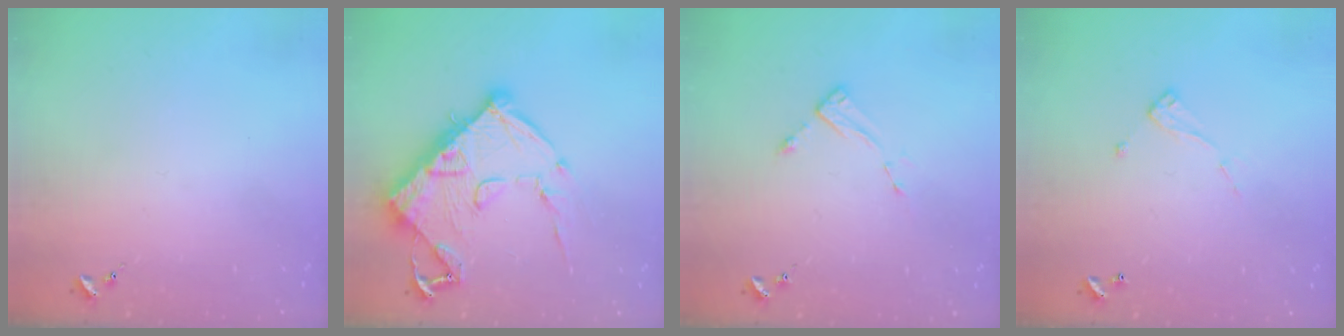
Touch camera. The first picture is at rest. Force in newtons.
{"total": 16.4, "press": 16.4, "slide": 1.4}
{"total": 2.6, "press": 2.6, "slide": 0.4}
{"total": 6.9, "press": 6.9, "slide": 0.3}